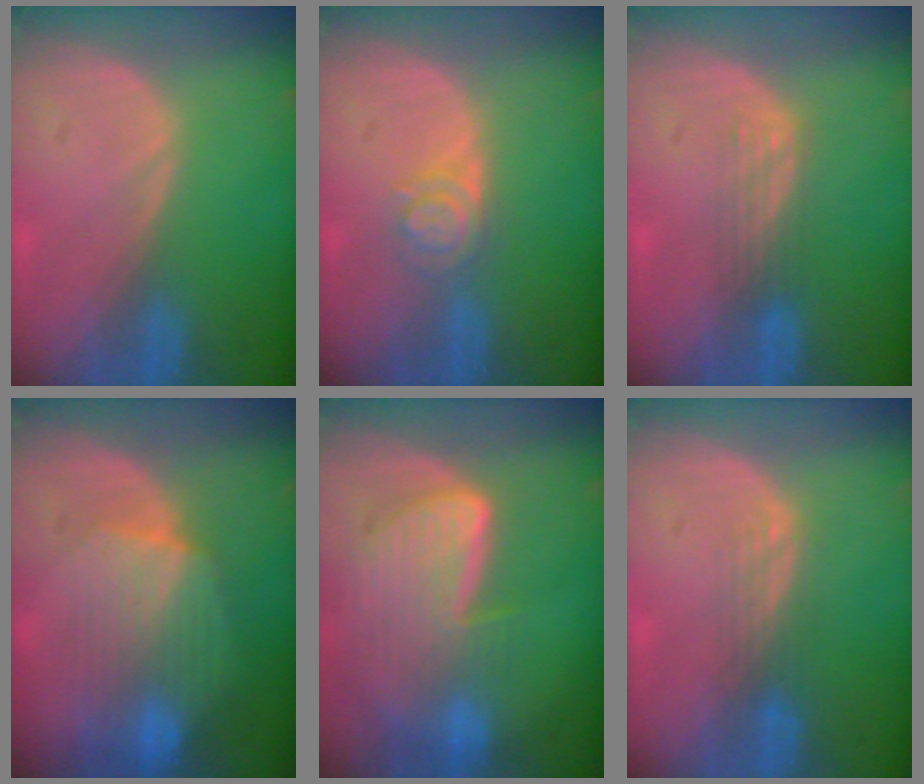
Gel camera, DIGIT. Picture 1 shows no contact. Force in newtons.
{"total": 4.2, "press": 3.8, "slide": 1.7}
{"total": 2.8, "press": 2.5, "slide": 1.3}
{"total": 8.4, "press": 8.0, "slide": 2.3}
{"total": 9.2, "press": 8.0, "slide": 4.5}
{"total": 3.0, "press": 2.5, "slide": 1.7}